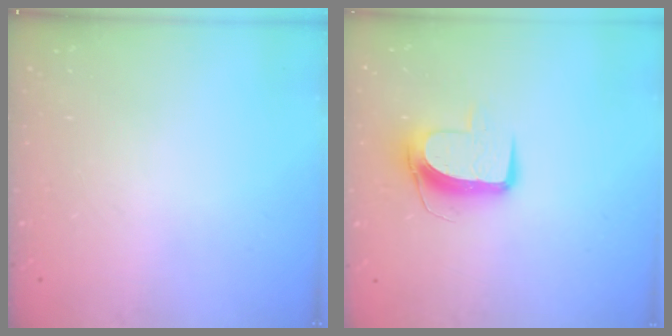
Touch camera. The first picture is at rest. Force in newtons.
{"total": 9.9, "press": 9.9, "slide": 0.6}